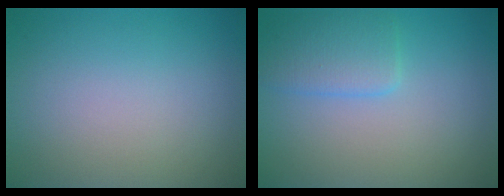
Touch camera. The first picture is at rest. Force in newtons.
{"total": 2.8, "press": 2.8, "slide": 0.1}